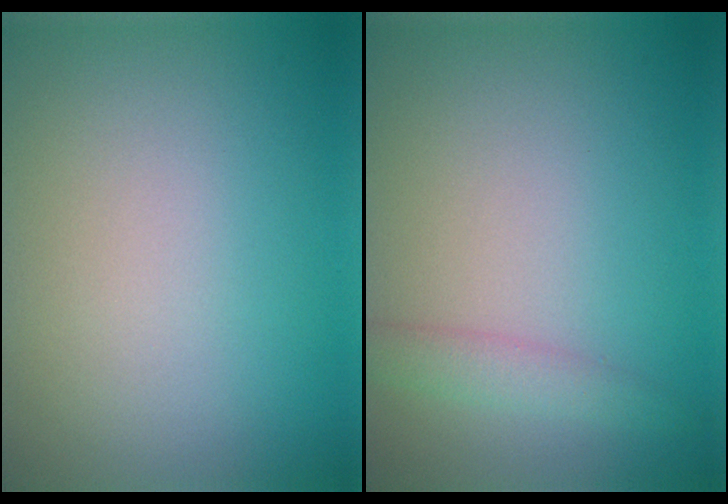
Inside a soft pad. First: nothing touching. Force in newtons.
{"total": 1.9, "press": 1.9, "slide": 0.1}